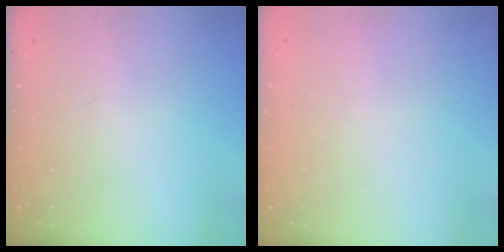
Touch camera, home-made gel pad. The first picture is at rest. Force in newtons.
{"total": 0.0}